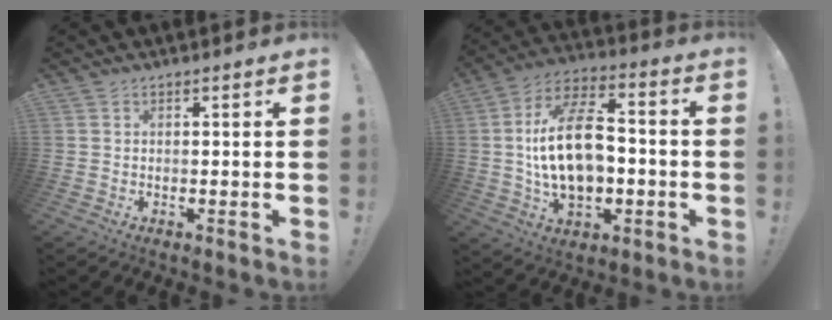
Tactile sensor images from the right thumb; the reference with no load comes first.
{"total": 20.2, "force": [-0.8, 12.1, 16.2], "torque": [-0.286, 0.008, -0.016]}